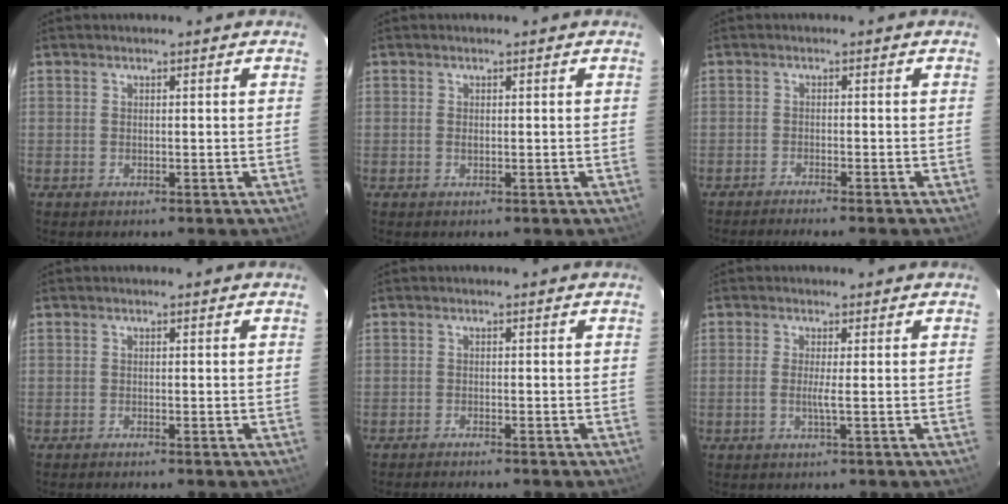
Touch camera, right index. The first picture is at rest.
{"total": 0.7, "force": [-0.1, 0.4, 0.5], "torque": [-0.010, -0.001, -0.001]}
{"total": 4.7, "force": [-4.2, -0.3, 2.1], "torque": [-0.045, -0.012, -0.068]}
{"total": 0.7, "force": [-0.6, -0.1, 0.2], "torque": [-0.003, -0.001, -0.012]}
{"total": 3.3, "force": [-3.0, 0.0, 1.2], "torque": [-0.033, -0.008, -0.050]}
{"total": 1.9, "force": [-0.4, -0.5, 1.8], "torque": [-0.035, -0.004, -0.010]}